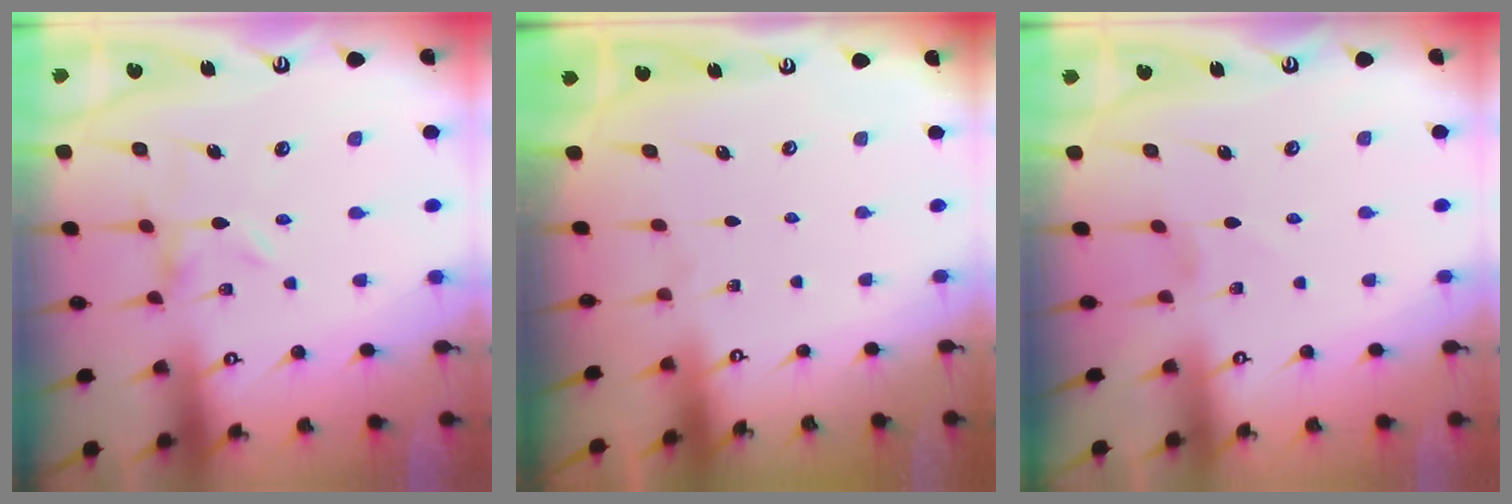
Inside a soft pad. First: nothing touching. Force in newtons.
{"total": 0.0}
{"total": 0.0}